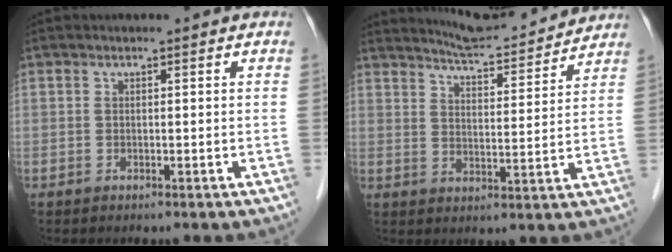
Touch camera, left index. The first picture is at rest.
{"total": 11.2, "force": [10.9, 0.6, 2.6], "torque": [-0.046, 0.006, 0.157]}